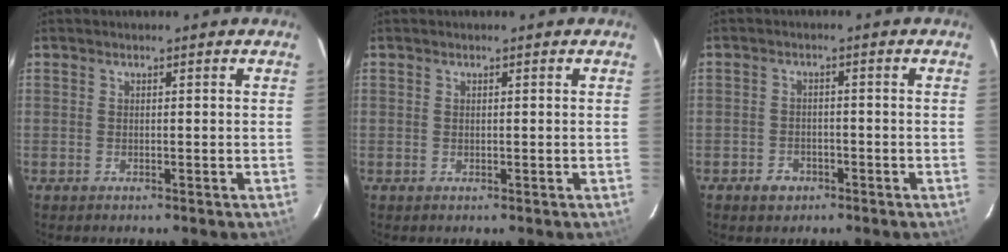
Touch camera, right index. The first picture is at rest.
{"total": 0.0}
{"total": 3.8, "force": [-2.3, 2.8, 0.9], "torque": [-0.030, 0.009, -0.035]}